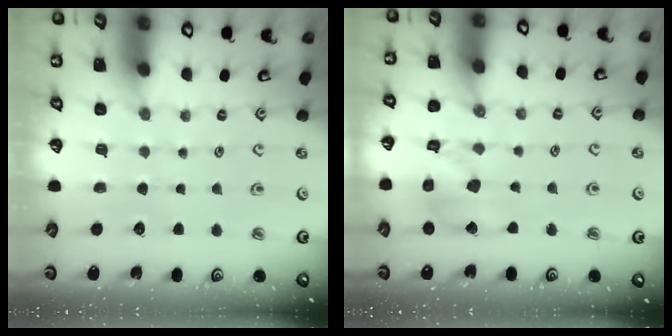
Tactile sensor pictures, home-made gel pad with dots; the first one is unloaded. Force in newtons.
{"total": 13.2, "press": 13.1, "slide": 1.8}